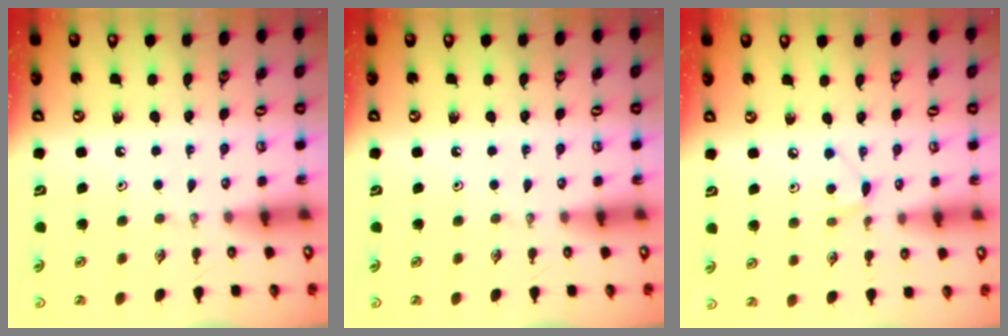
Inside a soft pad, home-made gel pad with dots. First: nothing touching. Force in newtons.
{"total": 0.0}
{"total": 6.5, "press": 6.5, "slide": 0.6}